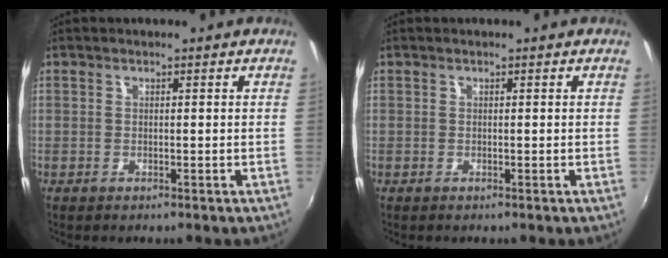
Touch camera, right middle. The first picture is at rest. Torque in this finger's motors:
{"motor_torque": [0.00, 0.00, 0.00, 0.00]}